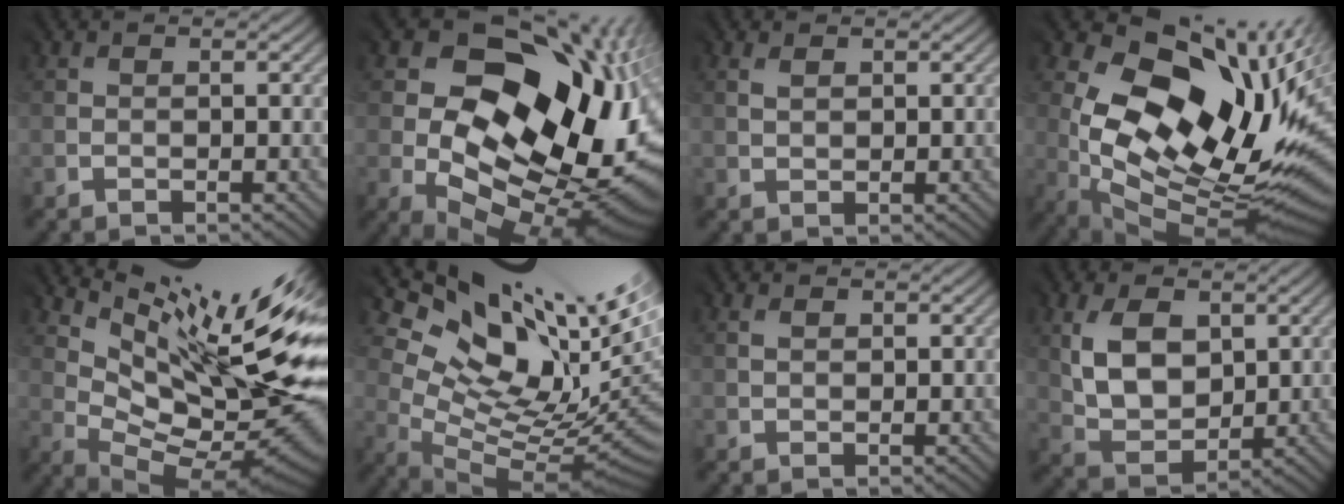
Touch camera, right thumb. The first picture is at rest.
{"total": 19.5, "force": [0.9, 13.2, 14.3], "torque": [-0.210, -0.022, 0.044]}
{"total": 1.5, "force": [0.9, 1.1, 0.6], "torque": [-0.022, 0.000, 0.022]}
{"total": 17.7, "force": [2.5, 9.6, 14.6], "torque": [-0.239, -0.010, 0.056]}
{"total": 15.9, "force": [7.5, 4.9, 13.2], "torque": [-0.208, 0.000, 0.142]}
{"total": 15.3, "force": [7.6, 6.6, 11.5], "torque": [-0.204, 0.003, 0.155]}
{"total": 1.2, "force": [0.6, 0.9, 0.5], "torque": [-0.015, 0.001, 0.015]}
{"total": 8.4, "force": [2.6, 5.5, 5.8], "torque": [-0.134, -0.001, 0.056]}